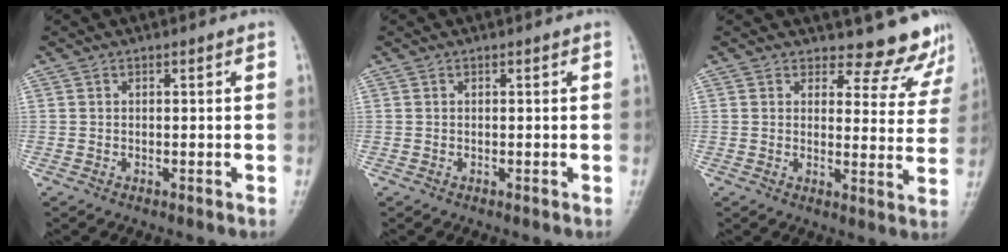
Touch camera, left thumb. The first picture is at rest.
{"total": 0.0}
{"total": 8.2, "force": [7.8, 2.7, 0.4], "torque": [0.033, -0.066, 0.077]}